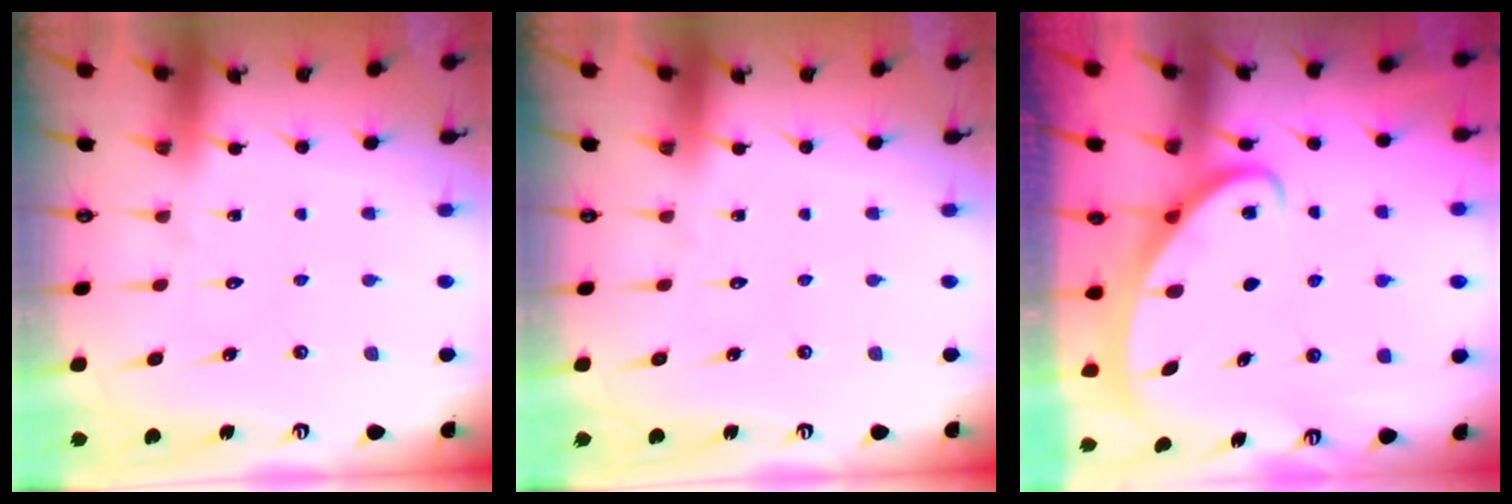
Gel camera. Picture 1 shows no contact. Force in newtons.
{"total": 0.0}
{"total": 2.3, "press": 2.3, "slide": 0.3}